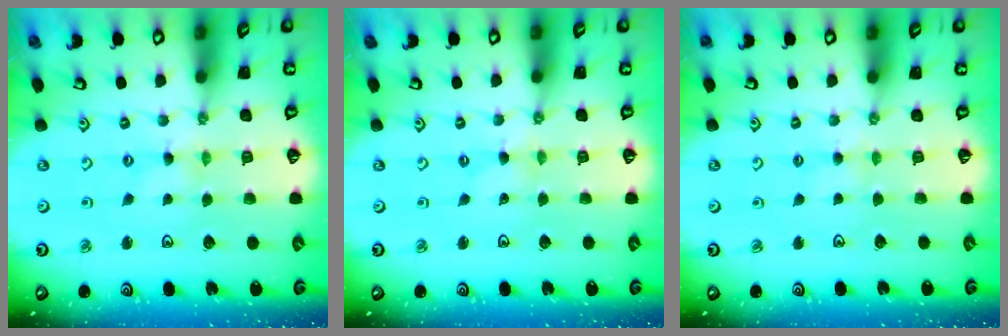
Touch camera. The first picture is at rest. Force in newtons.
{"total": 0.0}
{"total": 3.1, "press": 3.0, "slide": 0.4}